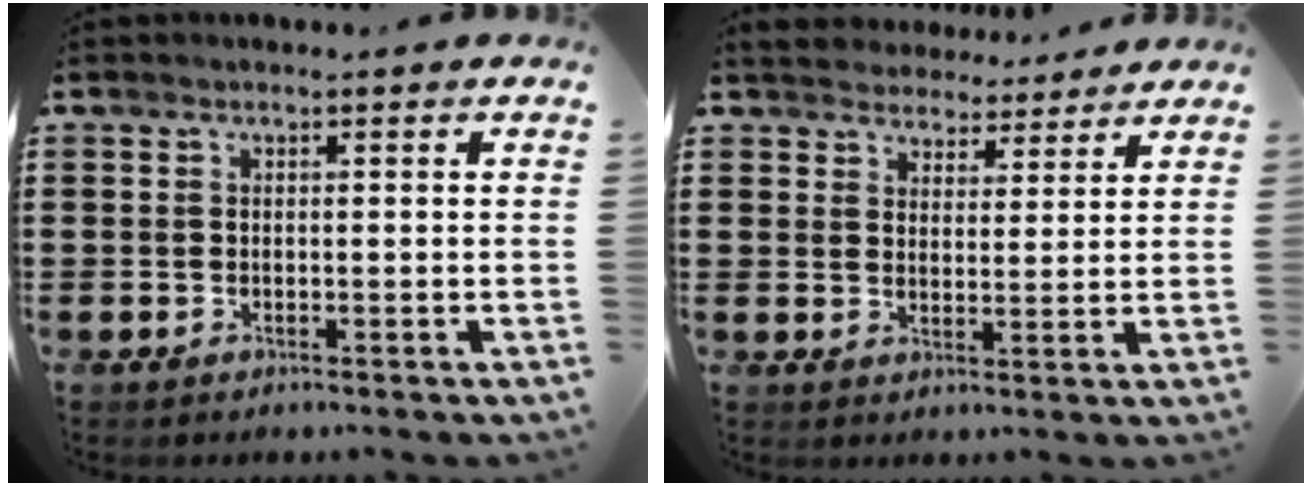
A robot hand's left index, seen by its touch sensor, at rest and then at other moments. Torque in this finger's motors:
{"motor_torque": [1.10, -1.04, -0.05, -0.07]}